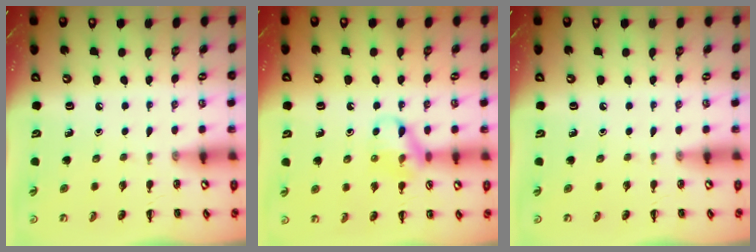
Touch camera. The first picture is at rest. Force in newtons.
{"total": 10.6, "press": 10.6, "slide": 0.9}
{"total": 0.0}